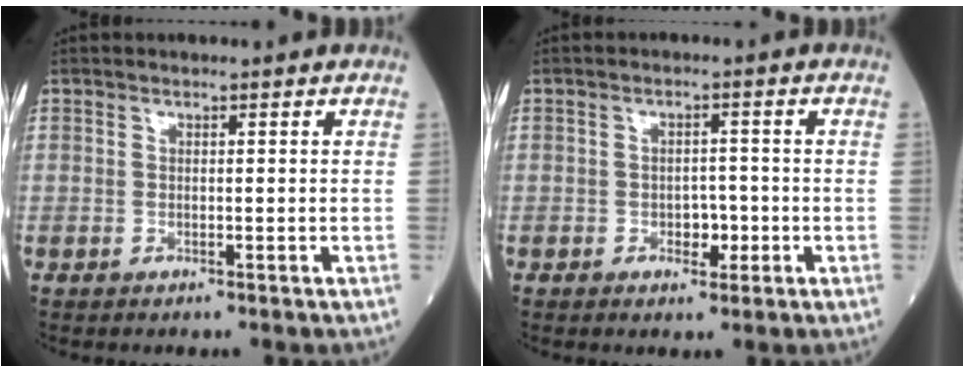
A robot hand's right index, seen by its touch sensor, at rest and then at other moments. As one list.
[{"total": 3.0, "force": [-1.0, 1.8, 2.2], "torque": [-0.026, 0.004, -0.011]}]